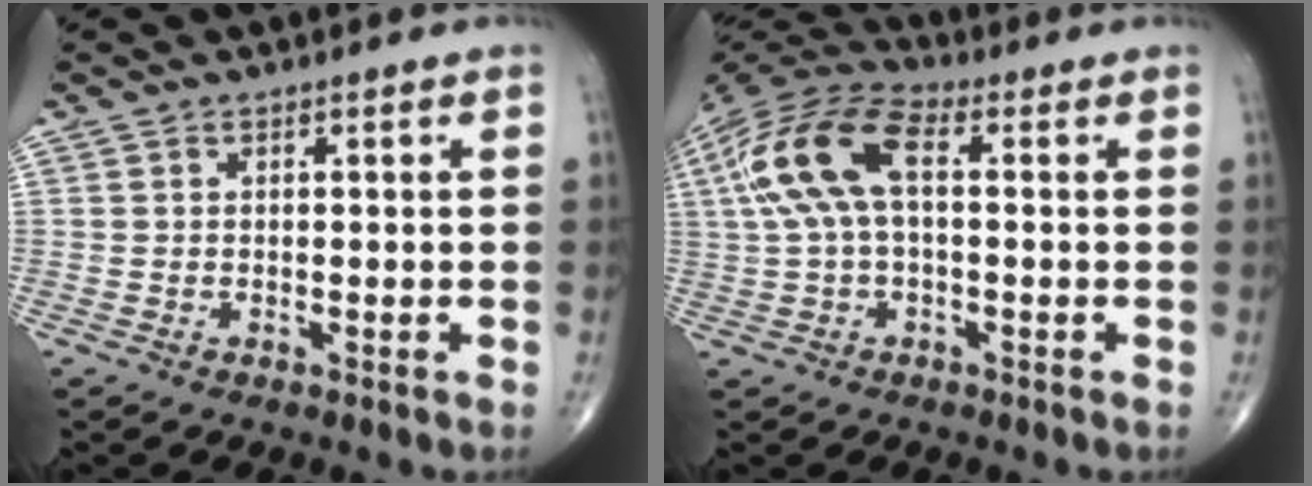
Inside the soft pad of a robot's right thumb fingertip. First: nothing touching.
{"total": 14.3, "force": [2.1, 7.2, 12.2], "torque": [-0.263, 0.041, 0.034]}